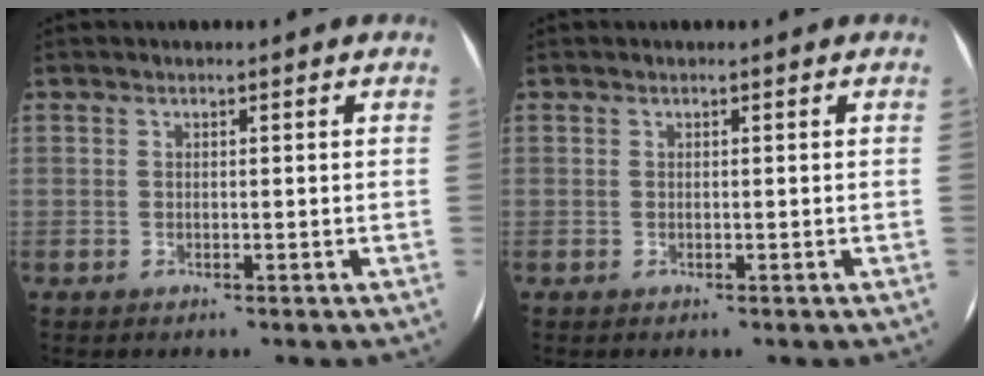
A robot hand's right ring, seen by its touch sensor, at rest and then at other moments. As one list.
[{"total": 0.0}]